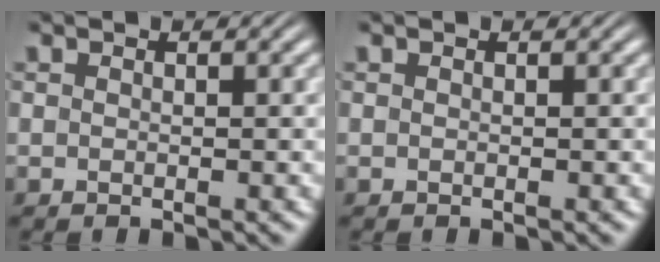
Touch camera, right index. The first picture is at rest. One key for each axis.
{"total": 0.0}